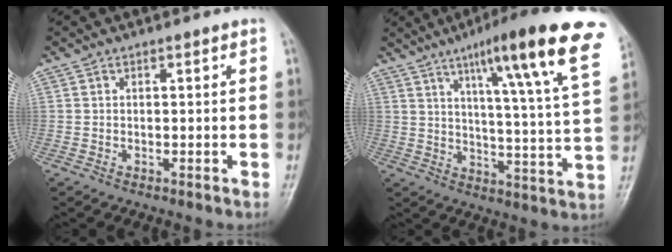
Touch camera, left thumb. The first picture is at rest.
{"total": 22.5, "force": [12.5, 2.4, 18.5], "torque": [-0.247, -0.040, 0.168]}